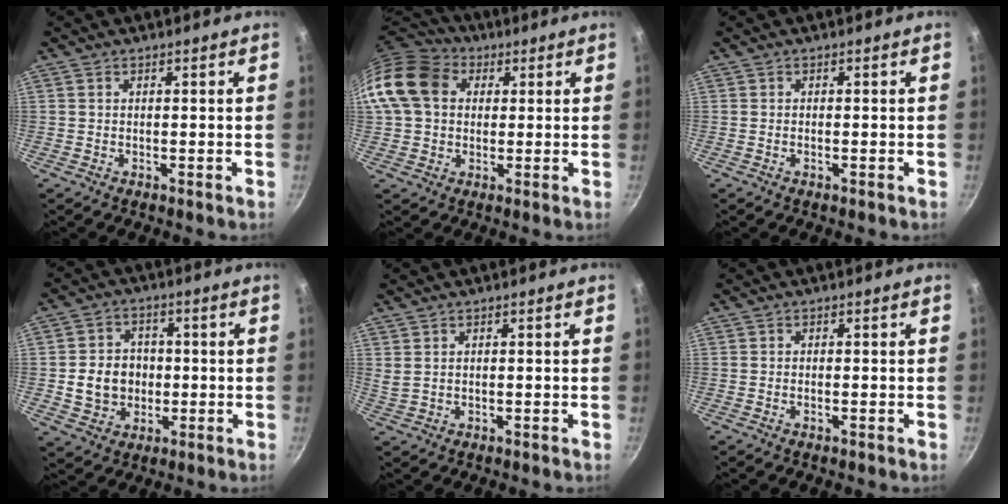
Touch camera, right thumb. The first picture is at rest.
{"total": 14.3, "force": [3.0, 11.2, 8.3], "torque": [-0.146, 0.025, 0.039]}
{"total": 0.6, "force": [-0.3, 0.1, 0.5], "torque": [-0.010, 0.002, -0.007]}
{"total": 8.9, "force": [-0.7, 7.8, 4.2], "torque": [-0.044, 0.013, -0.008]}
{"total": 1.4, "force": [0.5, 0.7, 1.1], "torque": [-0.022, -0.001, 0.016]}
{"total": 0.8, "force": [-0.4, 0.1, 0.7], "torque": [-0.016, 0.002, -0.009]}